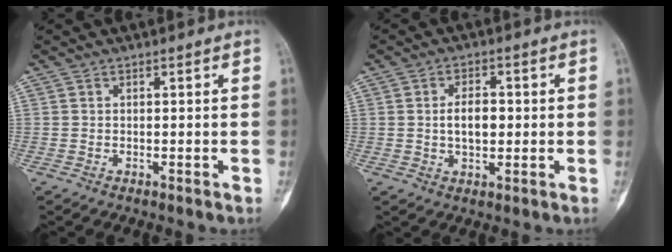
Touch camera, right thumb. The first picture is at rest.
{"total": 5.4, "force": [0.1, 3.3, 4.3], "torque": [-0.060, 0.007, 0.000]}